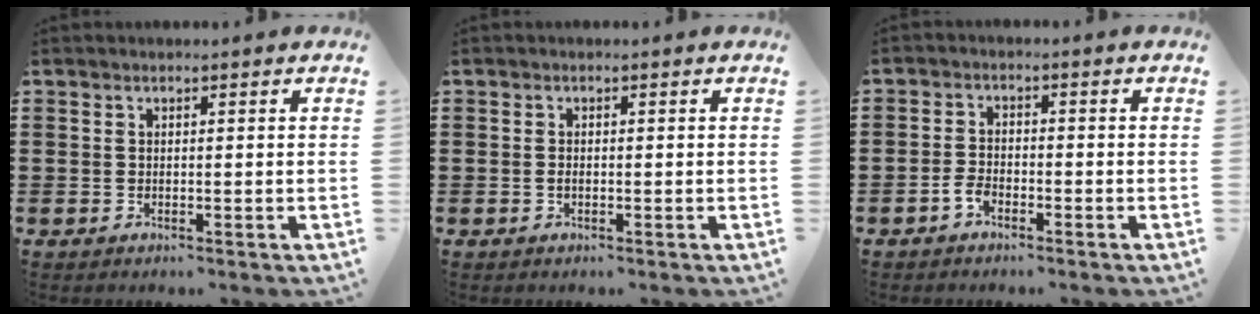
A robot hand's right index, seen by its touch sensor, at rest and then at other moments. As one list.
[{"total": 0.7, "force": [-0.2, 0.3, 0.6], "torque": [-0.013, -0.003, -0.003]}, {"total": 2.4, "force": [-1.6, 1.3, 1.2], "torque": [-0.032, 0.001, -0.034]}]